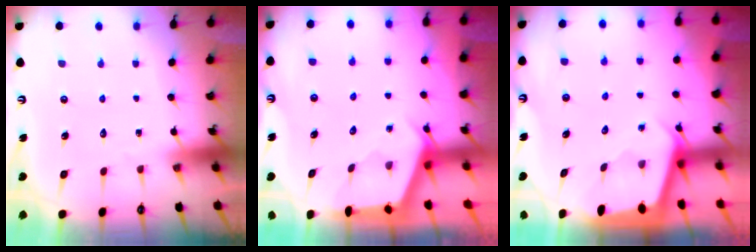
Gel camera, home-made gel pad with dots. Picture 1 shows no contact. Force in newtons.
{"total": 2.5, "press": 2.5, "slide": 0.4}
{"total": 2.0, "press": 1.9, "slide": 0.2}